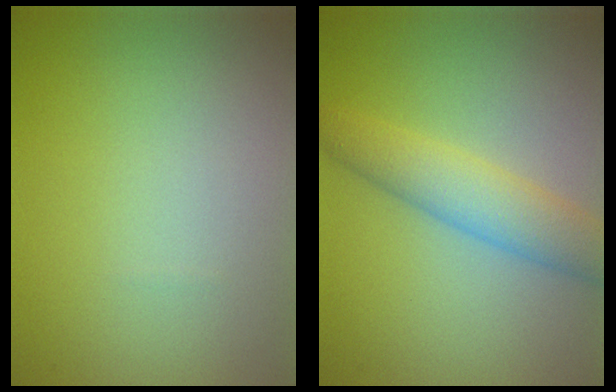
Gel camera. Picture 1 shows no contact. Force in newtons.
{"total": 4.4, "press": 4.4, "slide": 0.2}